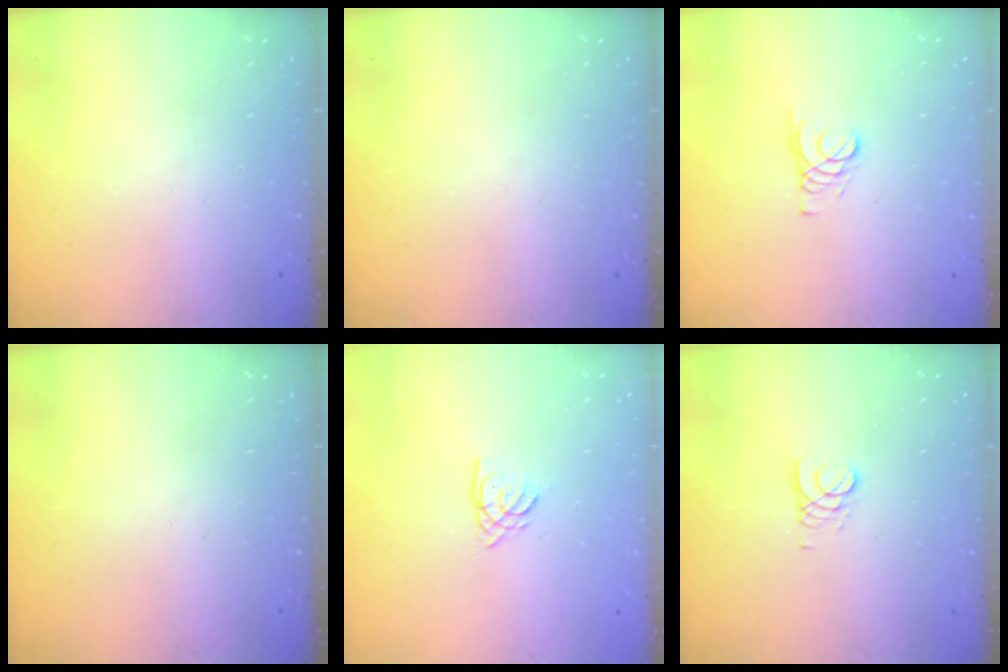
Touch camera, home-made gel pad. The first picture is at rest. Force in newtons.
{"total": 0.0}
{"total": 1.8, "press": 1.8, "slide": 0.2}
{"total": 0.0}
{"total": 1.8, "press": 1.8, "slide": 0.3}
{"total": 2.2, "press": 2.2, "slide": 0.3}